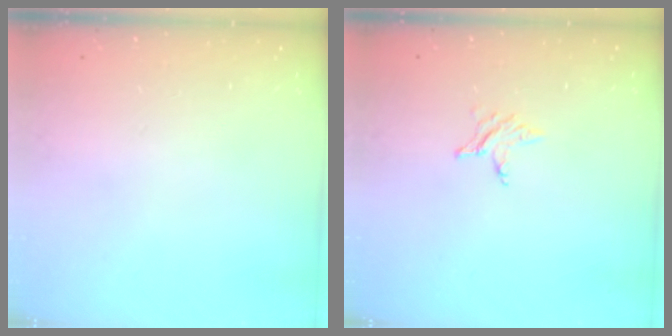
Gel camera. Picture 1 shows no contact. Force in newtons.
{"total": 2.9, "press": 2.9, "slide": 0.3}